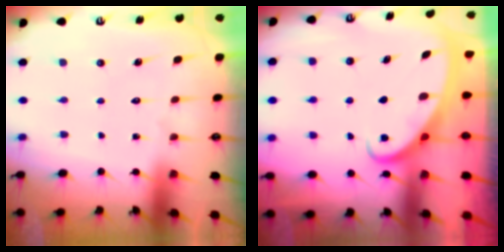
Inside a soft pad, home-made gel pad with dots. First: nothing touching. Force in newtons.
{"total": 2.6, "press": 2.6, "slide": 0.3}